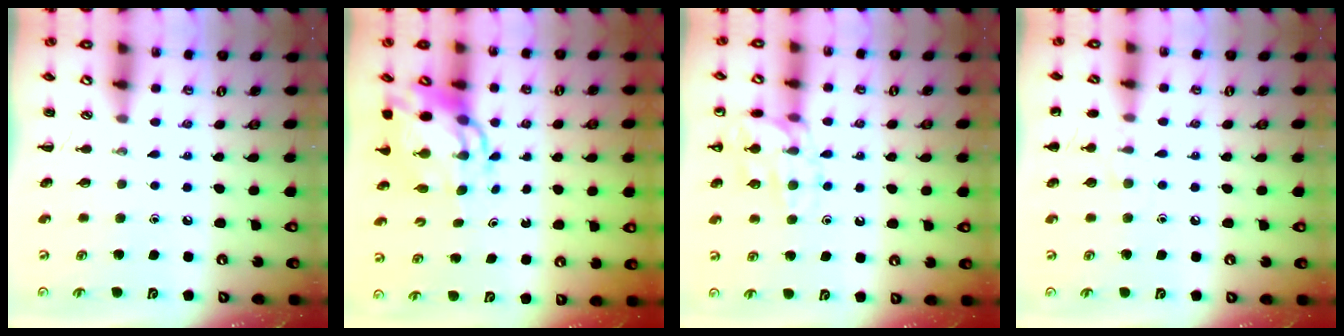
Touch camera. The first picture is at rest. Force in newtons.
{"total": 9.3, "press": 9.0, "slide": 2.2}
{"total": 13.4, "press": 13.4, "slide": 1.3}
{"total": 7.2, "press": 6.9, "slide": 1.9}